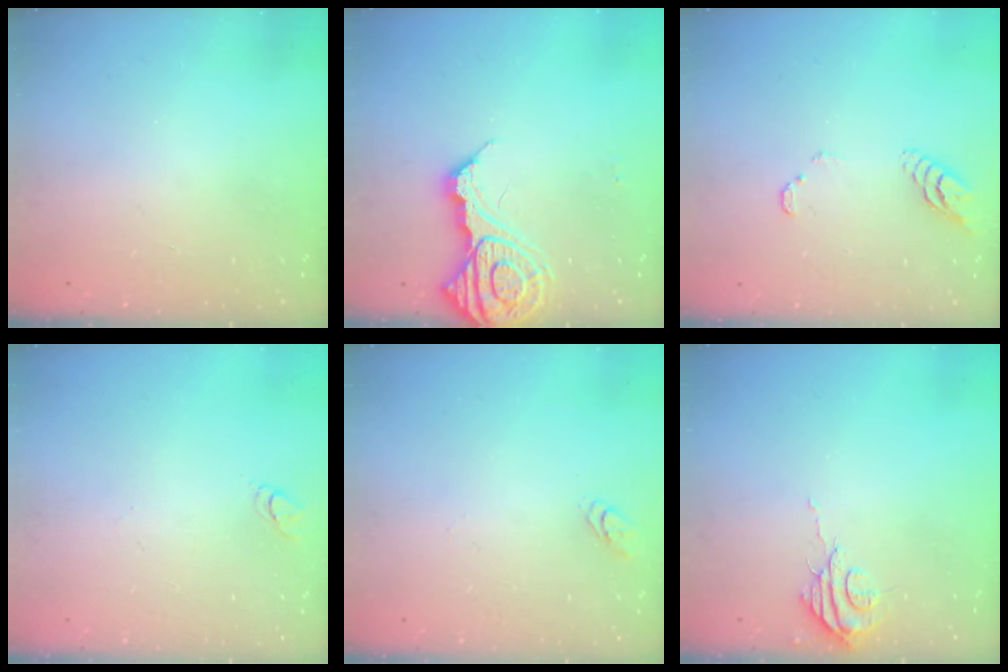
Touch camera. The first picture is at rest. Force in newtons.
{"total": 14.3, "press": 14.3, "slide": 1.4}
{"total": 5.4, "press": 5.4, "slide": 0.4}
{"total": 2.8, "press": 2.8, "slide": 0.3}
{"total": 2.7, "press": 2.7, "slide": 0.3}
{"total": 6.3, "press": 6.2, "slide": 0.5}